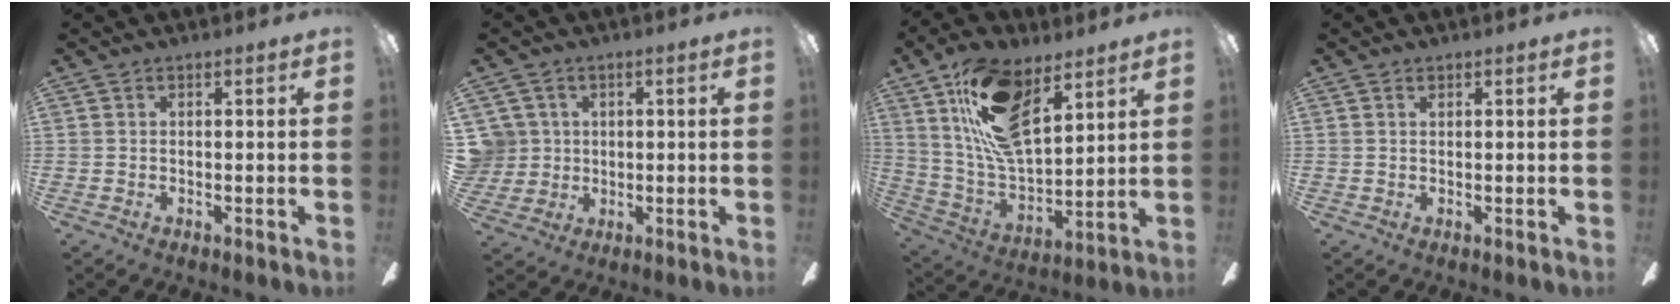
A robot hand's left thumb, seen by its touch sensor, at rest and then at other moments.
{"total": 6.3, "force": [1.4, 6.1, 0.5], "torque": [-0.026, 0.005, 0.030]}
{"total": 18.9, "force": [10.6, 8.7, 13.0], "torque": [-0.266, -0.041, 0.185]}
{"total": 0.5, "force": [0.3, 0.3, 0.3], "torque": [-0.006, 0.001, 0.006]}